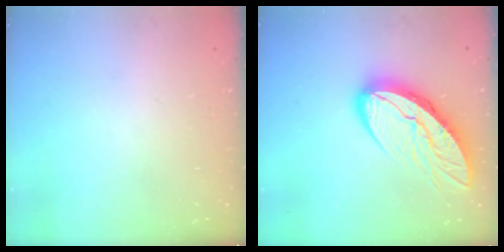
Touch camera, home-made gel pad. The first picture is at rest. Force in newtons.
{"total": 14.5, "press": 14.5, "slide": 1.3}